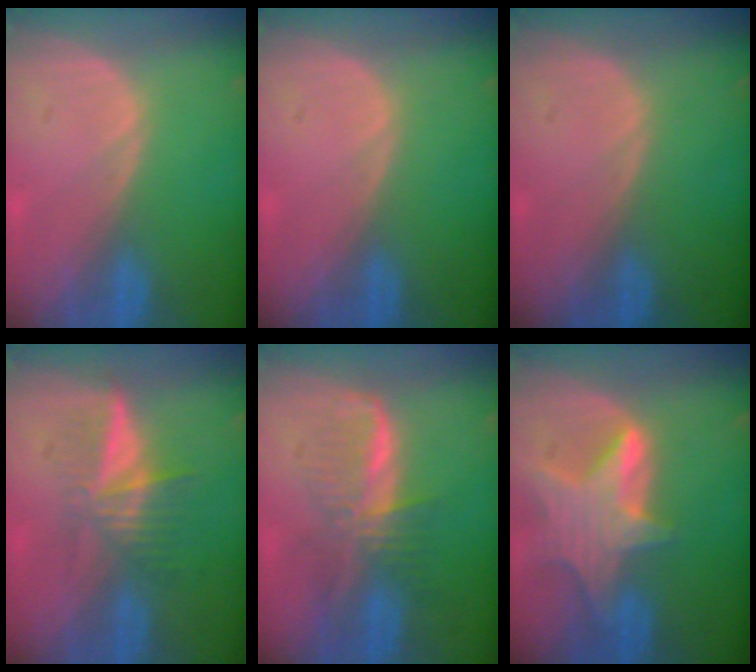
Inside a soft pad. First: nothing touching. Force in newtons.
{"total": 0.0}
{"total": 0.0}
{"total": 6.1, "press": 5.3, "slide": 3.1}
{"total": 6.2, "press": 6.1, "slide": 0.8}
{"total": 7.9, "press": 7.2, "slide": 3.3}